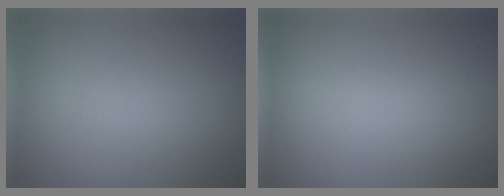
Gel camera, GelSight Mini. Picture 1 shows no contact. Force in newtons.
{"total": 0.0}